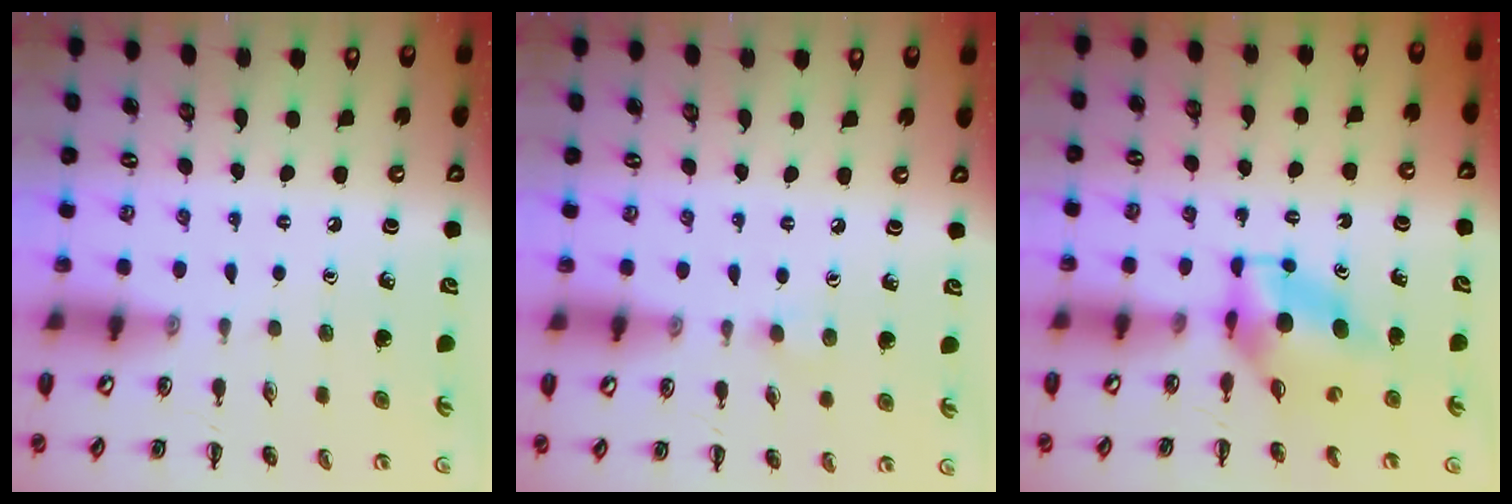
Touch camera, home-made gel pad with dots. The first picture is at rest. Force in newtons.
{"total": 4.4, "press": 4.0, "slide": 1.7}
{"total": 5.7, "press": 5.6, "slide": 1.1}